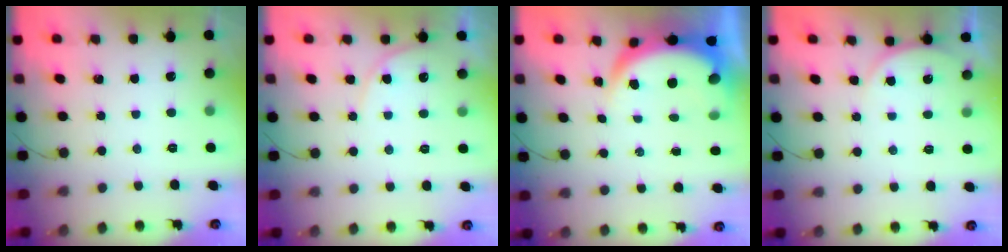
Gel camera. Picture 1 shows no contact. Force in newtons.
{"total": 6.1, "press": 6.1, "slide": 0.7}
{"total": 6.3, "press": 6.3, "slide": 0.9}
{"total": 3.8, "press": 3.2, "slide": 2.2}